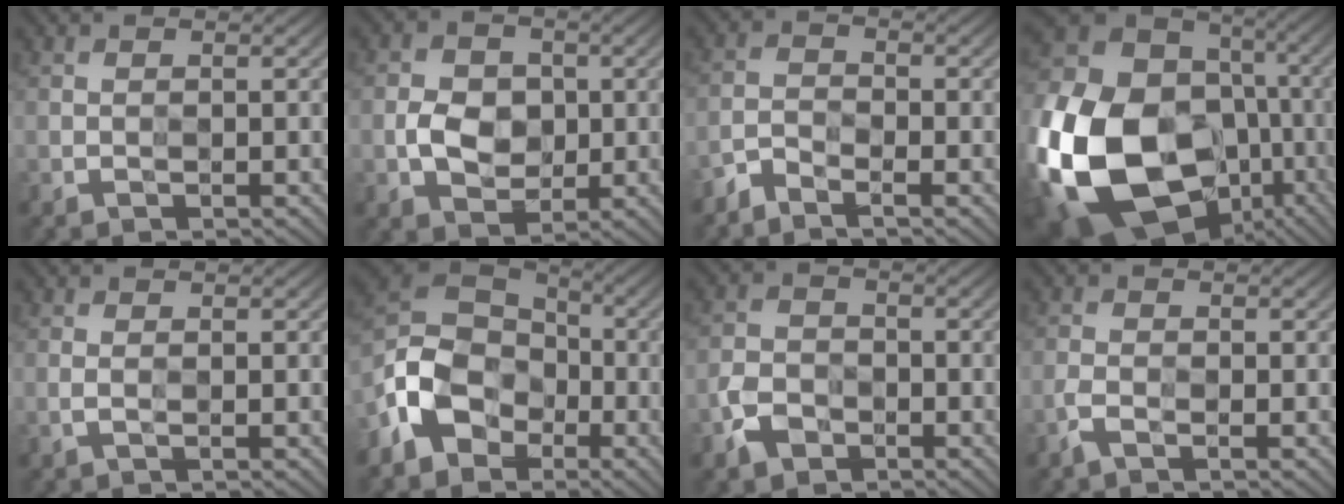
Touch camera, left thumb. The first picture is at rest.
{"total": 4.5, "force": [-0.3, 3.9, 2.1], "torque": [-0.037, 0.001, -0.010]}
{"total": 3.2, "force": [-3.0, 0.9, 0.5], "torque": [-0.005, -0.001, -0.066]}
{"total": 21.8, "force": [-7.4, 16.5, 12.1], "torque": [-0.342, -0.037, -0.126]}
{"total": 0.0}
{"total": 9.5, "force": [-4.1, 7.3, 4.5], "torque": [-0.095, 0.001, -0.098]}
{"total": 3.5, "force": [-2.4, 2.5, 0.7], "torque": [-0.014, -0.001, -0.053]}
{"total": 2.0, "force": [-1.6, 0.7, 0.9], "torque": [-0.020, -0.003, -0.034]}